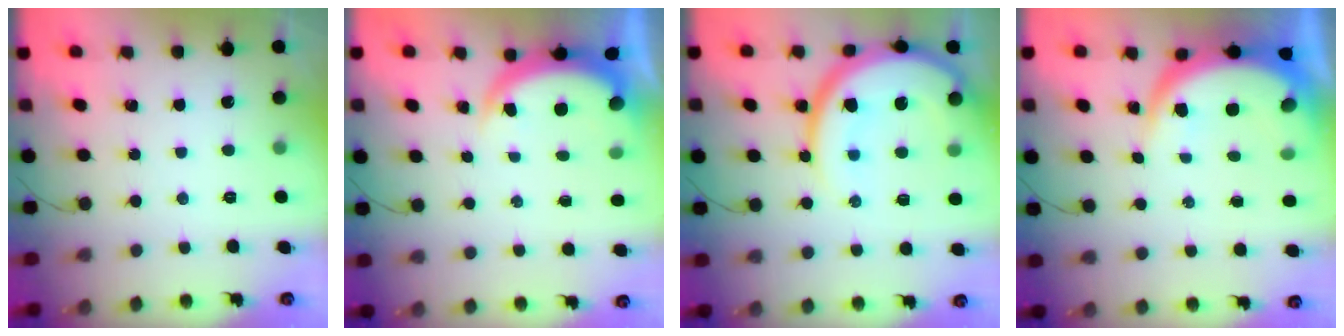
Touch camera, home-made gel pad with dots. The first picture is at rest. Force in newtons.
{"total": 4.5, "press": 4.5, "slide": 0.3}
{"total": 18.1, "press": 18.0, "slide": 1.7}
{"total": 9.0, "press": 8.9, "slide": 1.3}